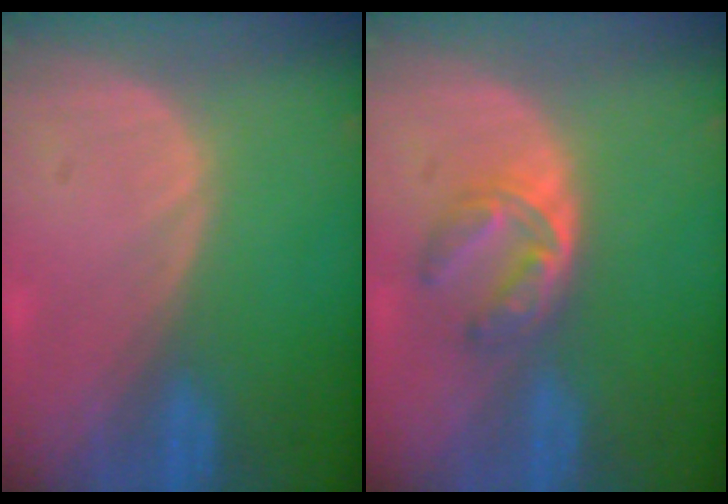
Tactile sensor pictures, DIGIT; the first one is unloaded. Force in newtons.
{"total": 5.1, "press": 4.7, "slide": 1.9}